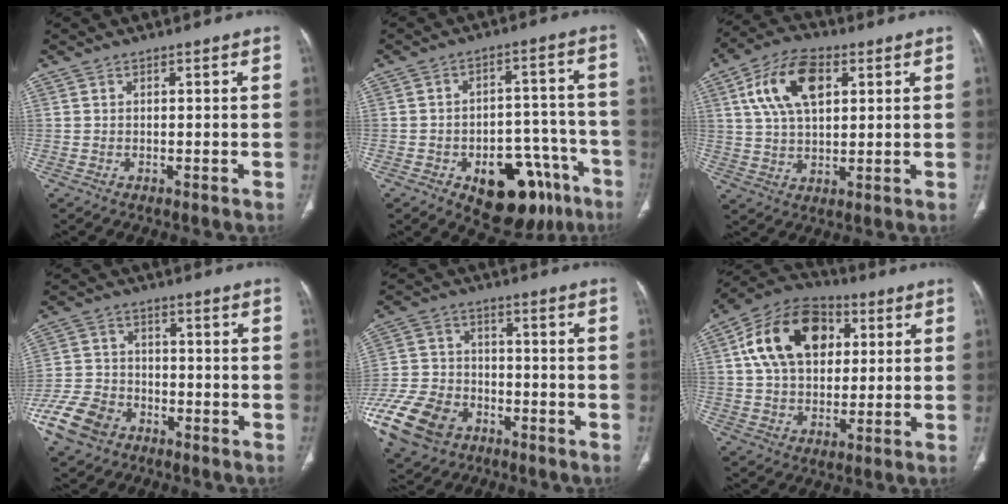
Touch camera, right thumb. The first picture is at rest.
{"total": 17.4, "force": [-9.1, 9.6, 11.2], "torque": [-0.096, 0.066, -0.116]}
{"total": 13.0, "force": [4.4, 7.2, 9.9], "torque": [-0.179, 0.002, 0.080]}
{"total": 10.4, "force": [-5.7, 7.4, 4.7], "torque": [-0.089, 0.023, -0.108]}
{"total": 17.6, "force": [-8.8, 12.3, 9.1], "torque": [-0.203, 0.026, -0.158]}
{"total": 18.4, "force": [5.0, 12.7, 12.3], "torque": [-0.195, 0.009, 0.080]}